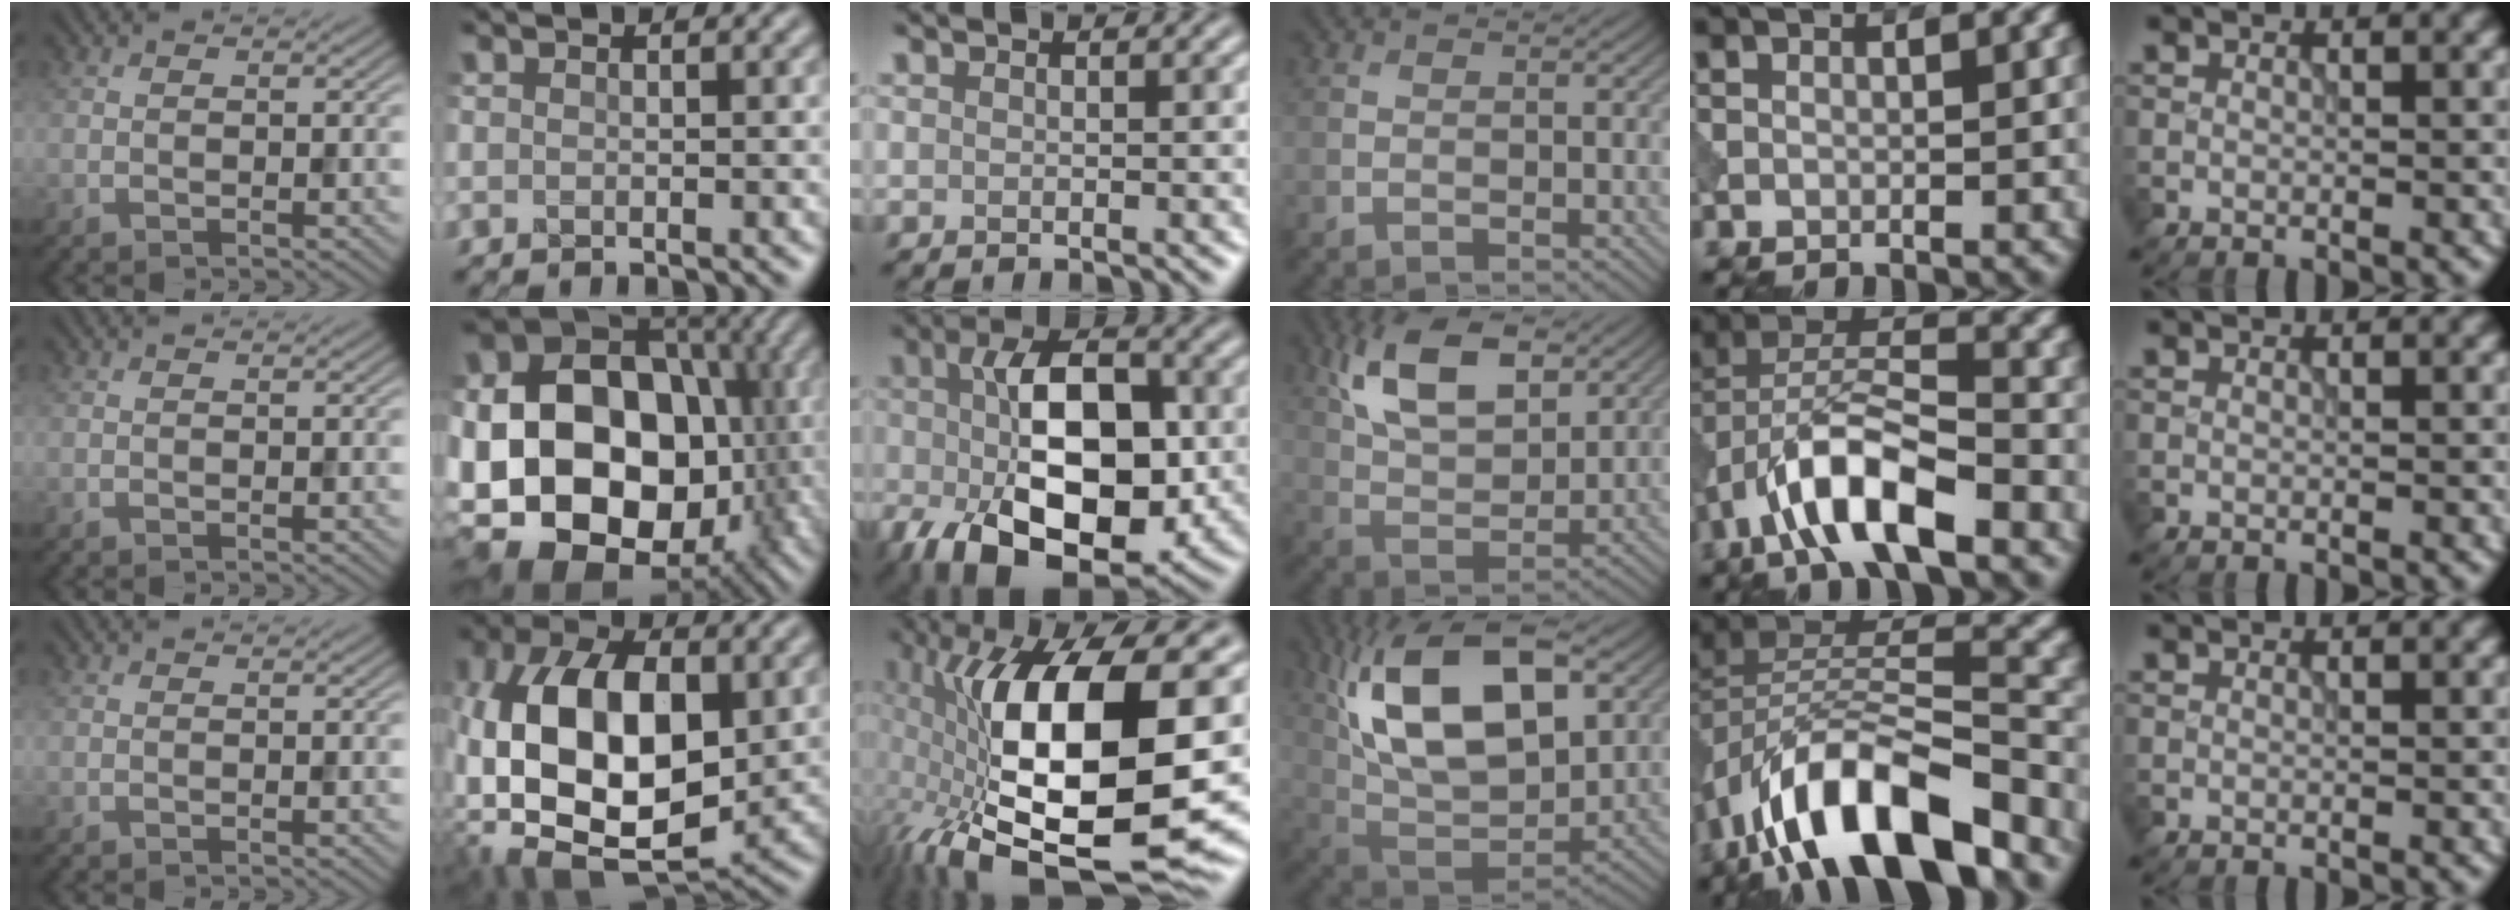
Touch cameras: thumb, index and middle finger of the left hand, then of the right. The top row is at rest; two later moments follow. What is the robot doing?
{"motion": "insert", "object": "peg toy"}